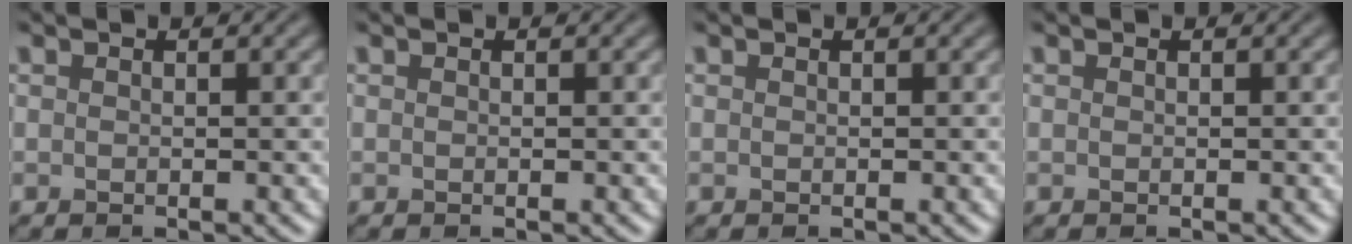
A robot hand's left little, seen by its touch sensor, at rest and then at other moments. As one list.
[{"total": 0.0}, {"total": 0.0}, {"total": 0.0}]